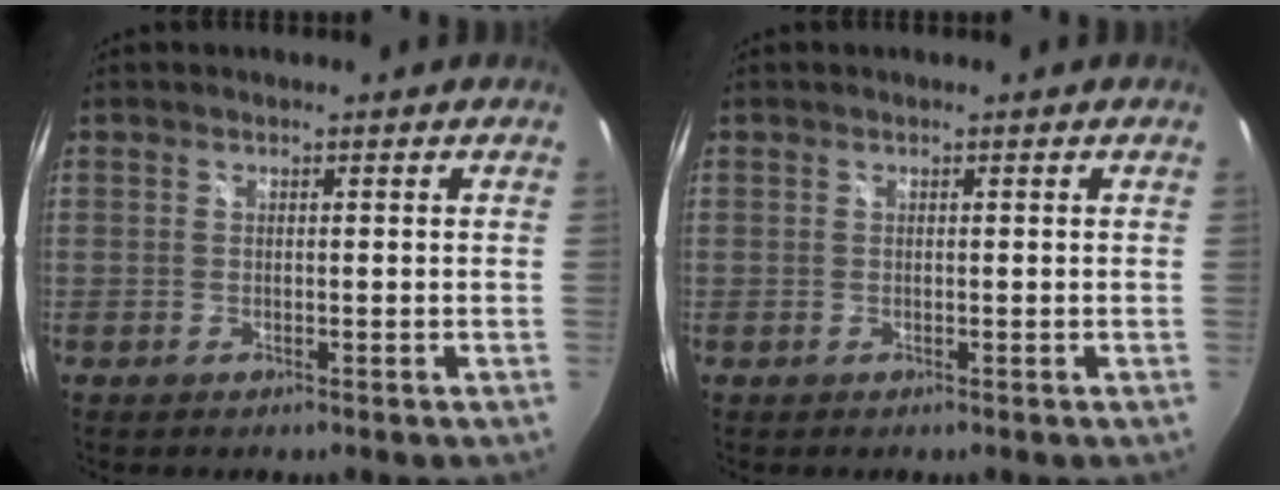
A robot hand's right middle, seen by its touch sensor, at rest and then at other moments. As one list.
[{"total": 0.0}]